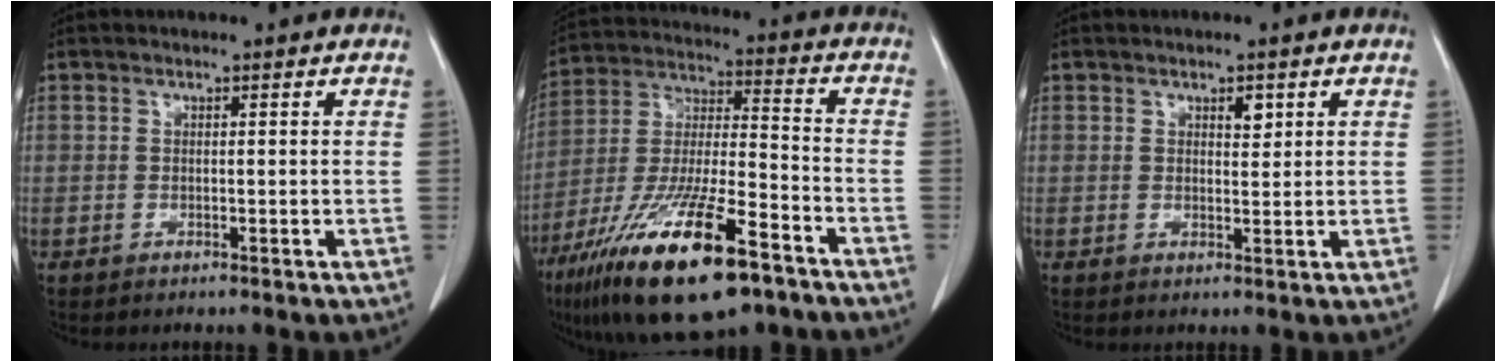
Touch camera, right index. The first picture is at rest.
{"total": 21.6, "force": [-13.2, 4.3, 16.6], "torque": [-0.315, -0.035, -0.230]}
{"total": 2.1, "force": [1.1, 0.9, 1.5], "torque": [-0.021, -0.003, 0.018]}